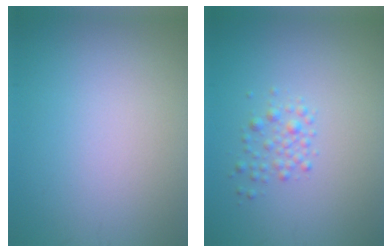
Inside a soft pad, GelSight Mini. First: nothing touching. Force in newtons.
{"total": 1.6, "press": 1.6, "slide": 0.0}